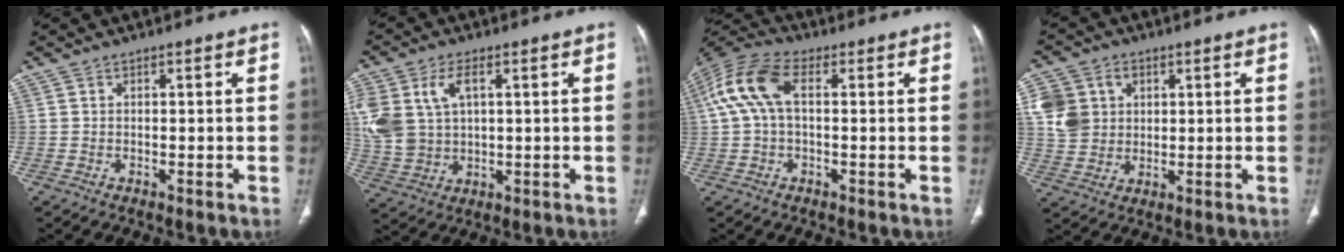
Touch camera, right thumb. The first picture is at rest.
{"total": 13.4, "force": [3.7, 8.7, 9.5], "torque": [-0.222, 0.001, 0.083]}
{"total": 10.8, "force": [1.7, 5.9, 8.9], "torque": [-0.200, 0.036, 0.027]}
{"total": 9.4, "force": [2.5, 8.1, 4.2], "torque": [-0.062, 0.000, 0.051]}